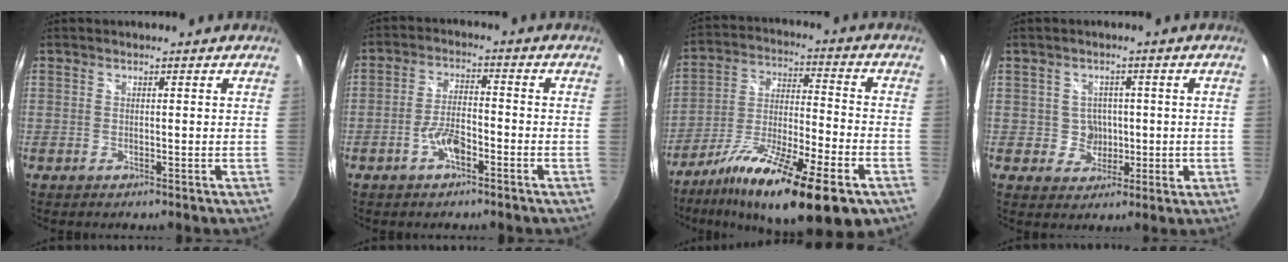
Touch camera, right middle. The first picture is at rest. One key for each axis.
{"total": 5.3, "fx": -2.9, "fy": 2.0, "fz": 3.9, "tx": -0.084, "ty": 0.008, "tz": -0.052}
{"total": 21.0, "fx": -12.9, "fy": 4.4, "fz": 15.9, "tx": -0.275, "ty": -0.027, "tz": -0.219}
{"total": 4.4, "fx": -0.1, "fy": 4.3, "fz": 0.8, "tx": -0.017, "ty": 0.011, "tz": 0.007}